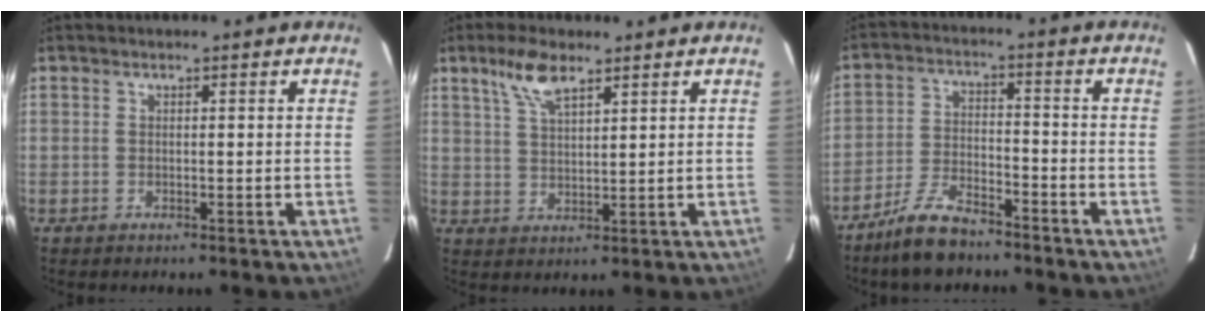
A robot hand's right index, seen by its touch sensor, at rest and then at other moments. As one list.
[{"total": 6.0, "force": [4.3, 1.7, 3.8], "torque": [-0.073, 0.007, 0.085]}, {"total": 8.9, "force": [-7.2, 2.9, 4.2], "torque": [-0.099, 0.002, -0.136]}]